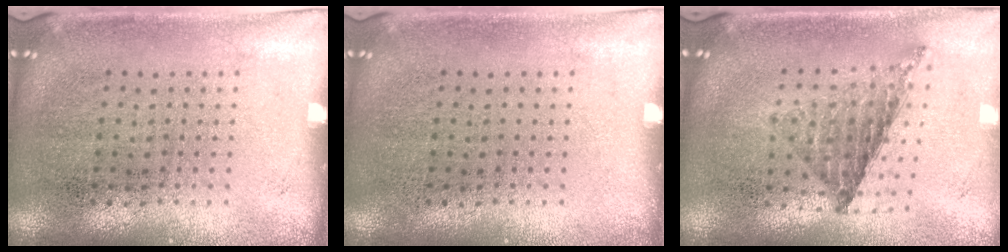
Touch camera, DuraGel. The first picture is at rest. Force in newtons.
{"total": 0.0}
{"total": 0.8, "press": 0.8, "slide": 0.1}